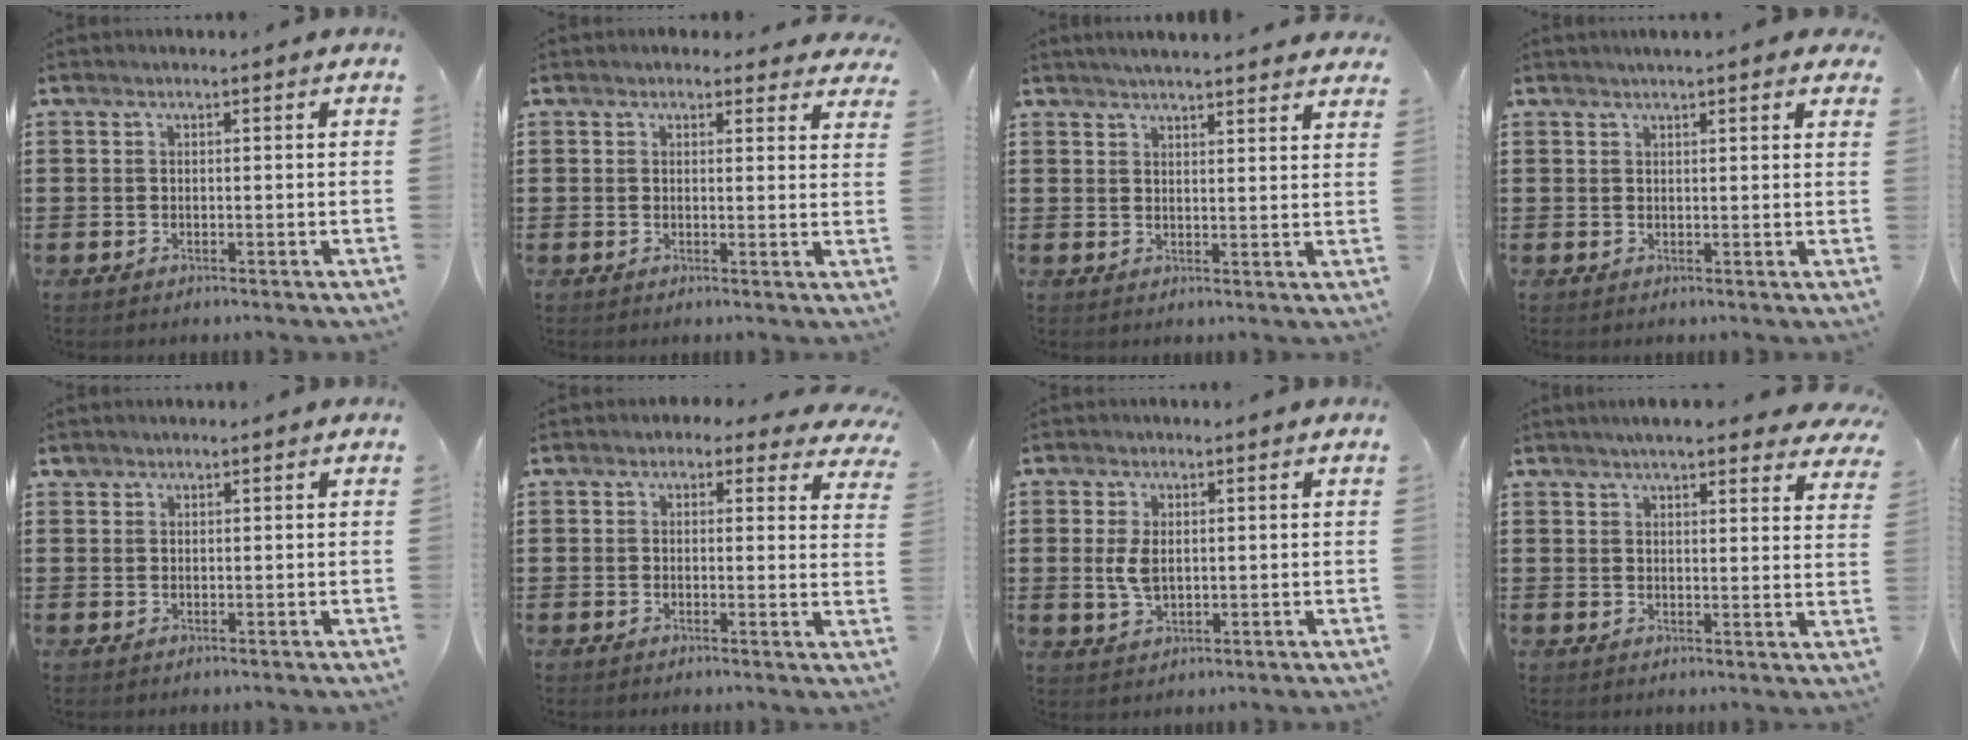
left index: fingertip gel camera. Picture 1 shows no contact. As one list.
[{"total": 2.1, "force": [1.8, 0.8, 0.4], "torque": [-0.005, -0.001, 0.032]}, {"total": 3.1, "force": [3.0, -0.2, 0.6], "torque": [-0.021, -0.007, 0.055]}, {"total": 1.7, "force": [1.5, 0.2, 0.8], "torque": [-0.018, 0.004, 0.027]}, {"total": 0.8, "force": [0.6, 0.4, 0.1], "torque": [-0.006, 0.002, 0.013]}, {"total": 1.8, "force": [1.1, 1.3, 0.8], "torque": [-0.016, 0.004, 0.016]}, {"total": 4.1, "force": [0.4, 2.3, 3.3], "torque": [-0.091, -0.002, -0.001]}, {"total": 5.0, "force": [4.5, 0.6, 2.1], "torque": [-0.047, -0.010, 0.081]}]